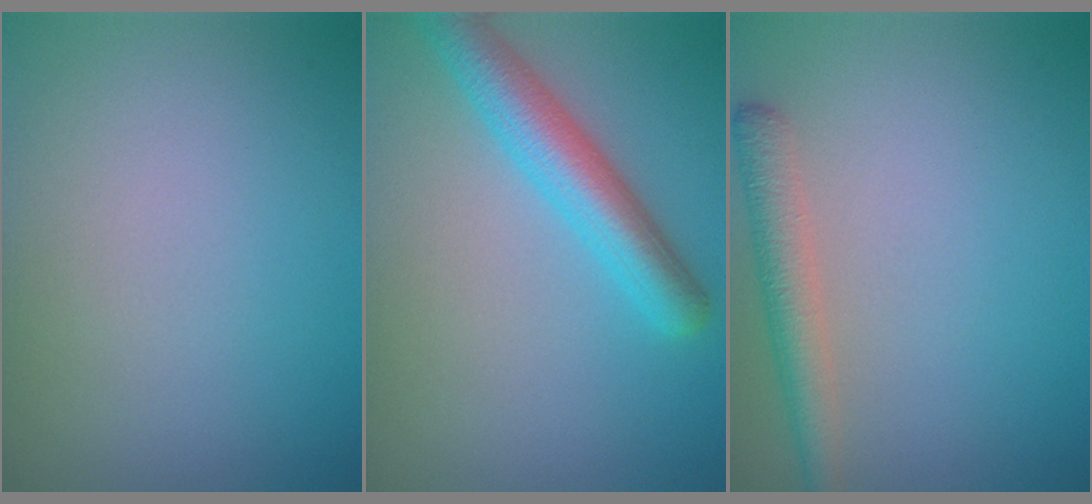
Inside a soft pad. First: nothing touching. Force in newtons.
{"total": 4.9, "press": 4.9, "slide": 0.2}
{"total": 3.0, "press": 3.0, "slide": 0.2}